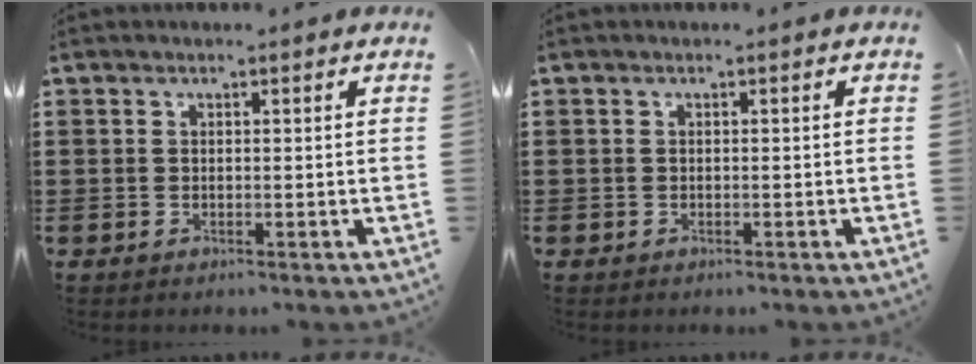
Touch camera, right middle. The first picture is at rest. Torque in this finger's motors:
{"motor_torque": [-0.17, 0.16, 0.02, -0.01]}